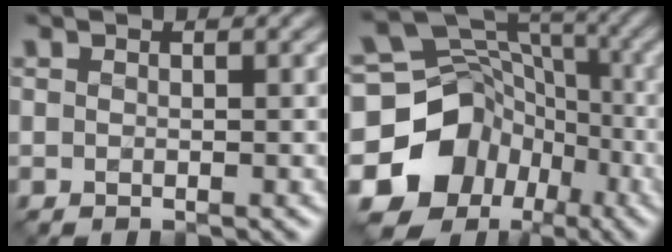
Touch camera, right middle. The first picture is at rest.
{"total": 15.3, "force": [-6.3, 12.6, 5.9], "torque": [-0.130, -0.014, -0.113]}